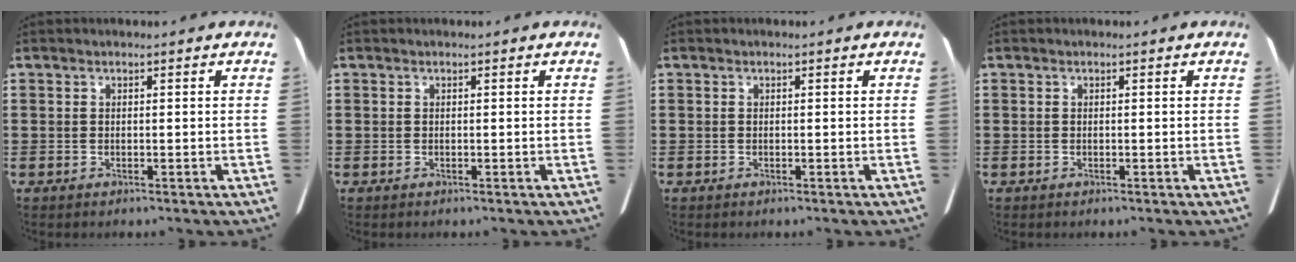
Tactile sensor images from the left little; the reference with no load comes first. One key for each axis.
{"total": 0.0}
{"total": 0.0}
{"total": 0.0}